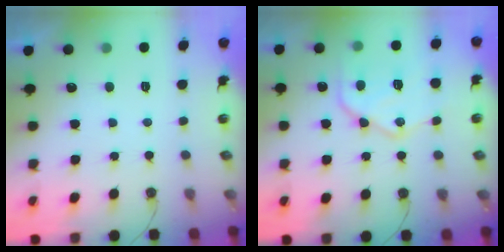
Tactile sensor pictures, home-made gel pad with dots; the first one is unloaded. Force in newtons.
{"total": 18.2, "press": 18.1, "slide": 1.8}